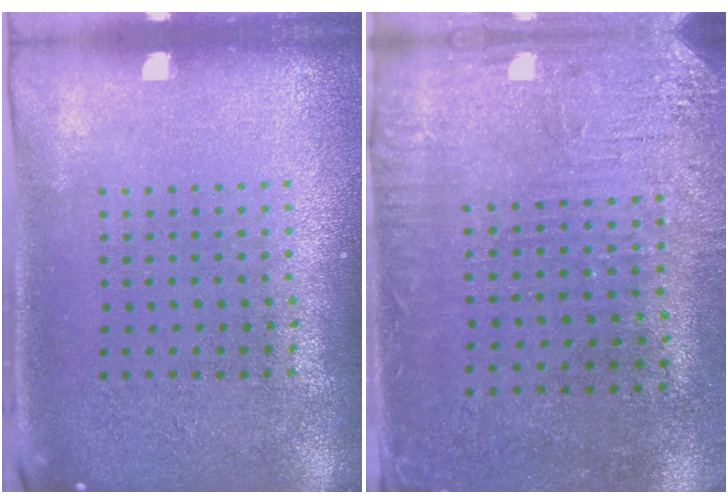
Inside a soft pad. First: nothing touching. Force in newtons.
{"total": 3.2, "press": 2.7, "slide": 1.8}